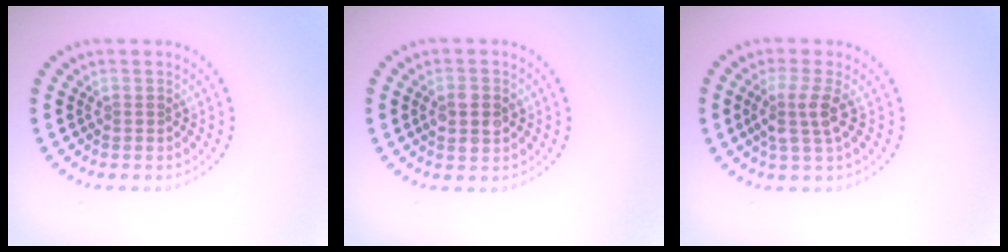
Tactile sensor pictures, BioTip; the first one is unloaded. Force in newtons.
{"total": 2.6, "press": 2.6, "slide": 0.1}
{"total": 2.7, "press": 2.2, "slide": 1.6}